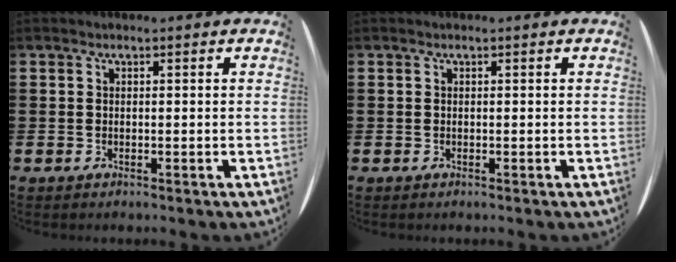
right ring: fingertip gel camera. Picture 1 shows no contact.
{"total": 0.0}